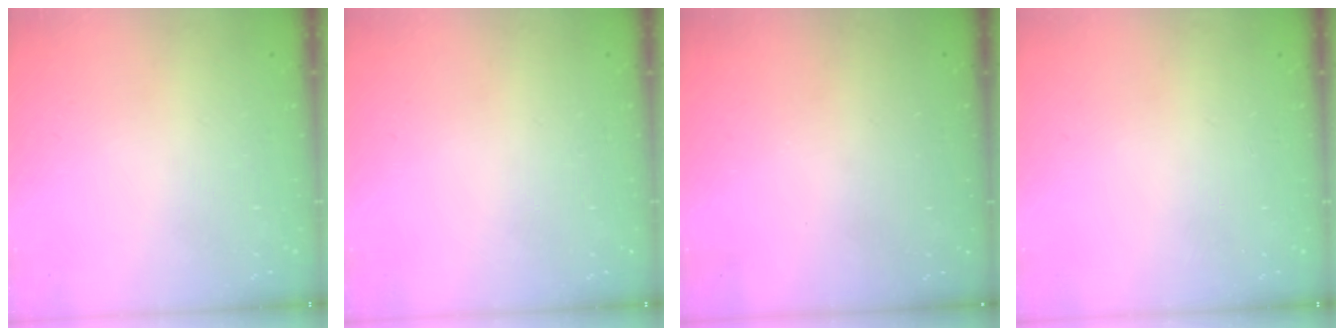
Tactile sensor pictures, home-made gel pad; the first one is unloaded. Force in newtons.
{"total": 0.0}
{"total": 3.1, "press": 2.9, "slide": 1.0}
{"total": 0.0}